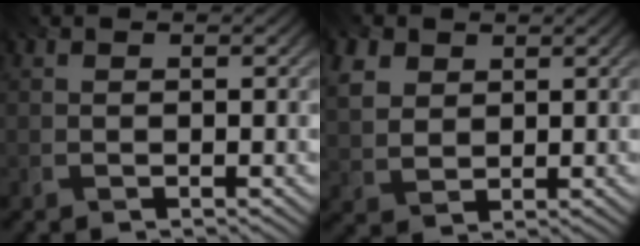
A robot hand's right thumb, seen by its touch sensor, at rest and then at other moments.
{"total": 5.1, "force": [2.3, 3.7, 2.7], "torque": [-0.095, 0.003, 0.043]}